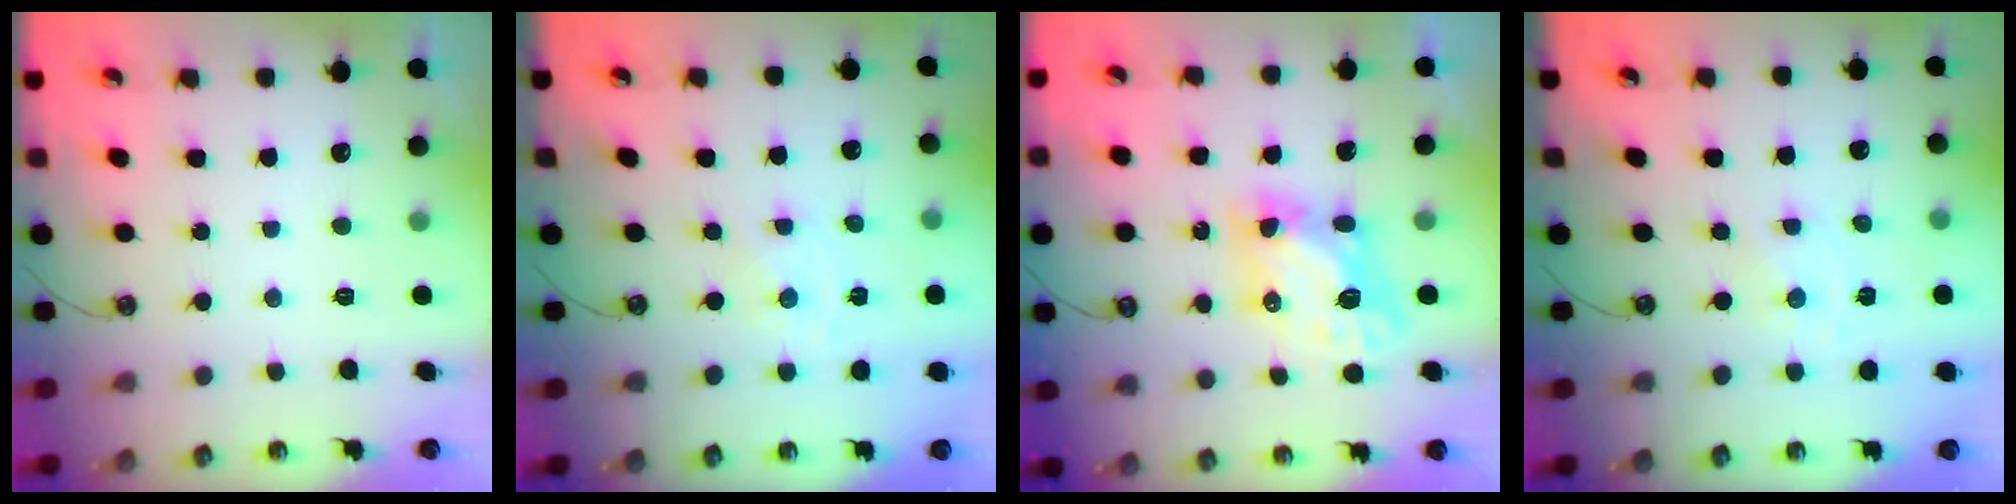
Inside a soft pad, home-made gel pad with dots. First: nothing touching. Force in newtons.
{"total": 0.0}
{"total": 6.6, "press": 6.6, "slide": 0.5}
{"total": 0.0}